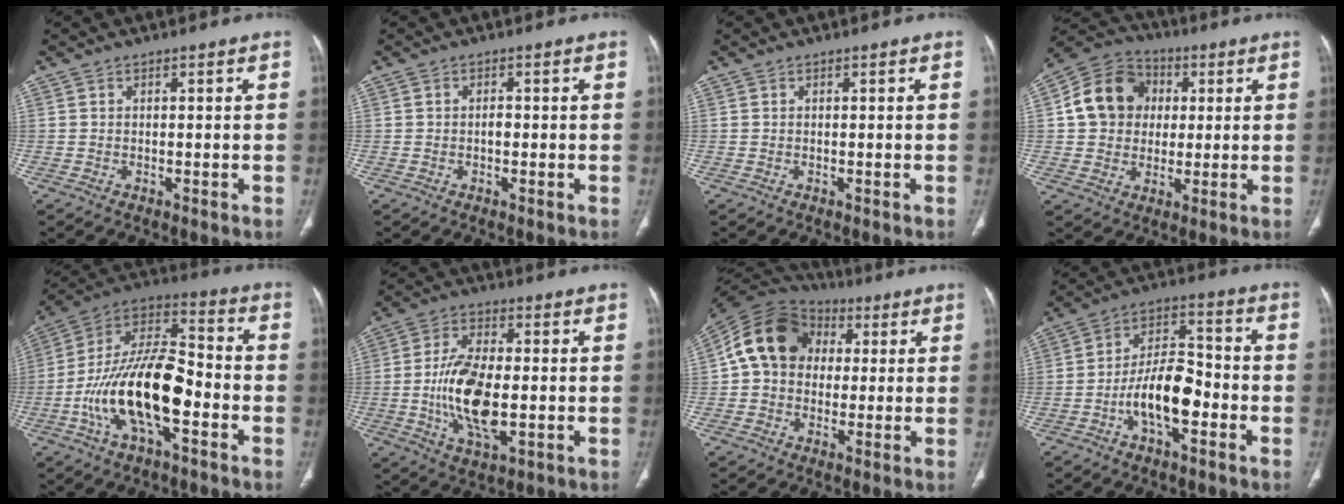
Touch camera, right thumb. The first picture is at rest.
{"total": 1.1, "force": [-0.3, 0.7, 0.8], "torque": [-0.010, 0.003, -0.007]}
{"total": 0.0}
{"total": 13.1, "force": [1.9, 11.2, 6.4], "torque": [-0.093, 0.014, 0.024]}
{"total": 20.6, "force": [-6.0, 9.1, 17.4], "torque": [-0.312, 0.052, -0.107]}
{"total": 13.7, "force": [-1.7, 6.4, 12.0], "torque": [-0.230, -0.001, -0.029]}
{"total": 14.1, "force": [2.0, 11.5, 7.9], "torque": [-0.130, 0.030, 0.023]}
{"total": 12.0, "force": [-4.1, 5.7, 9.7], "torque": [-0.158, 0.041, -0.076]}